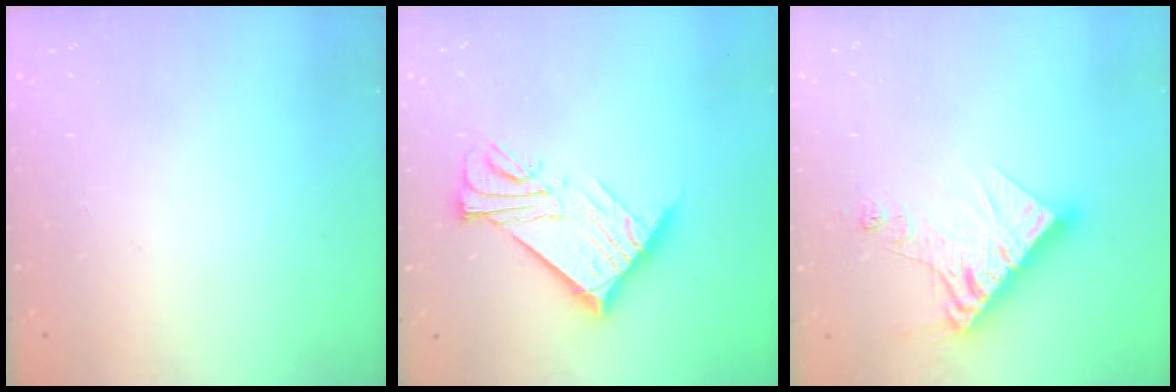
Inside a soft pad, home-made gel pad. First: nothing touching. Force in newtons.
{"total": 15.4, "press": 15.4, "slide": 0.4}
{"total": 13.3, "press": 13.2, "slide": 1.7}